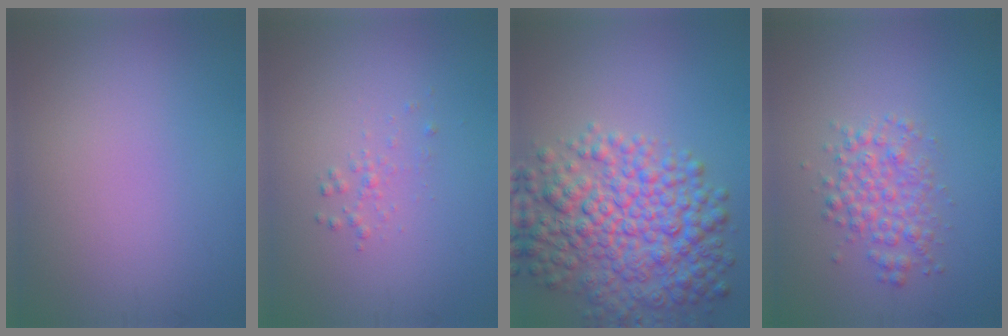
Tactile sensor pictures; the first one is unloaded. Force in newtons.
{"total": 0.9, "press": 0.9, "slide": 0.0}
{"total": 8.8, "press": 8.8, "slide": 0.3}
{"total": 3.0, "press": 3.0, "slide": 0.1}